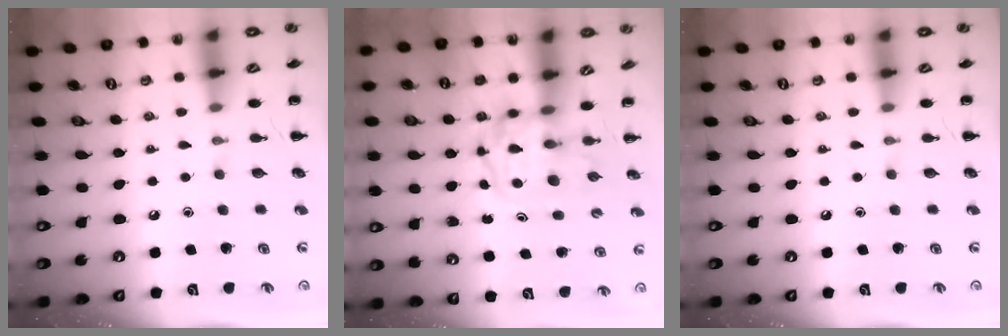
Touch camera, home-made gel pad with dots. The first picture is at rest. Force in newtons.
{"total": 3.6, "press": 3.5, "slide": 0.5}
{"total": 0.0}